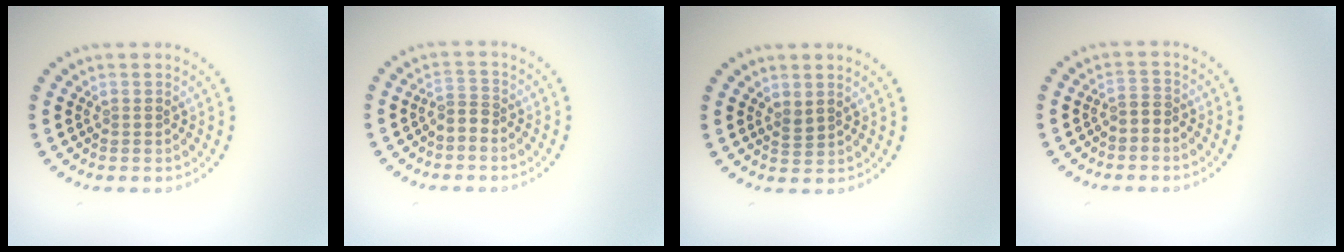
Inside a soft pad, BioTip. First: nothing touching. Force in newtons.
{"total": 1.8, "press": 1.2, "slide": 1.2}
{"total": 0.9, "press": 0.7, "slide": 0.5}
{"total": 1.1, "press": 0.9, "slide": 0.7}